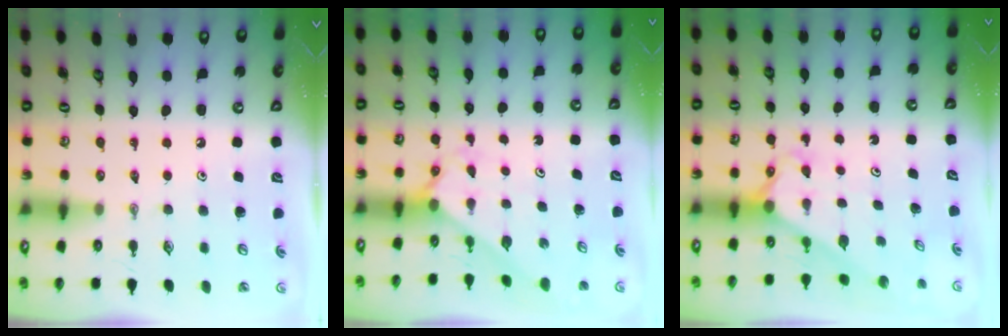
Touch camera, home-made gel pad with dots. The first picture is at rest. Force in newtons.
{"total": 2.2, "press": 2.2, "slide": 0.2}
{"total": 2.4, "press": 2.4, "slide": 0.3}